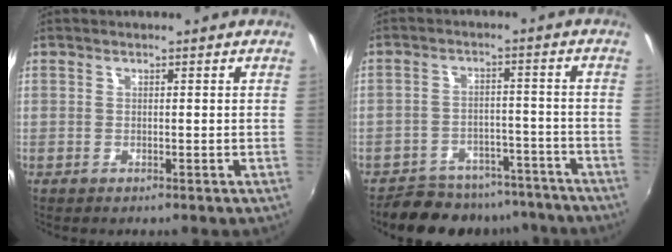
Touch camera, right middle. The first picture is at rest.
{"total": 13.8, "force": [-11.9, 5.9, 3.8], "torque": [-0.087, 0.018, -0.152]}